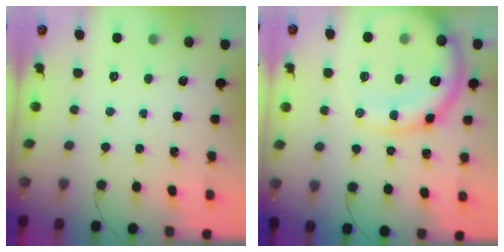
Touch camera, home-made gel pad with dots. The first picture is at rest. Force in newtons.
{"total": 14.6, "press": 14.1, "slide": 3.7}